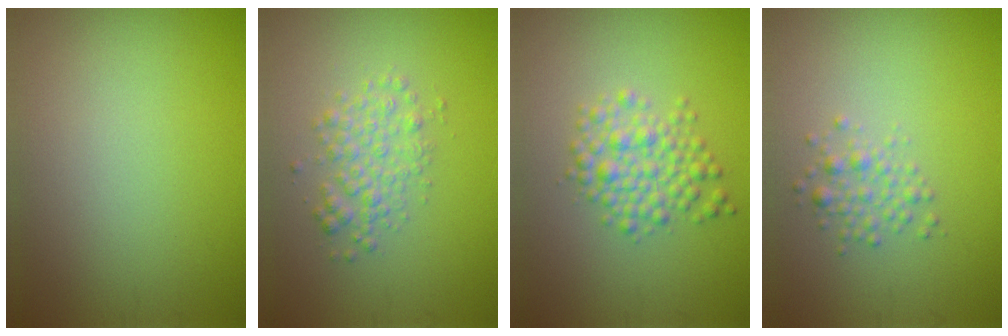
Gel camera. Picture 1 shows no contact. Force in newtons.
{"total": 2.6, "press": 2.6, "slide": 0.0}
{"total": 3.3, "press": 3.3, "slide": 0.1}
{"total": 1.7, "press": 1.7, "slide": 0.1}